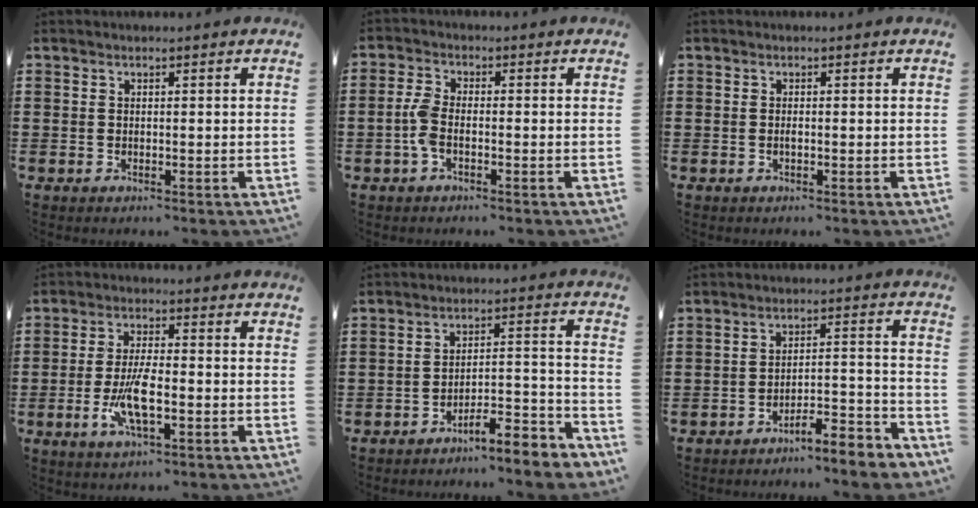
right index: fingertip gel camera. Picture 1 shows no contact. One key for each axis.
{"total": 3.8, "fx": -1.1, "fy": 1.5, "fz": 3.3, "tx": -0.088, "ty": -0.005, "tz": -0.028}
{"total": 0.6, "fx": -0.1, "fy": 0.1, "fz": 0.5, "tx": -0.011, "ty": -0.005, "tz": -0.001}
{"total": 7.1, "fx": -2.0, "fy": 1.9, "fz": 6.5, "tx": -0.141, "ty": -0.012, "tz": -0.040}
{"total": 6.2, "fx": -5.9, "fy": 0.2, "fz": 2.1, "tx": -0.033, "ty": 0.000, "tz": -0.114}
{"total": 5.4, "fx": -5.2, "fy": -0.1, "fz": 1.5, "tx": -0.026, "ty": -0.001, "tz": -0.104}